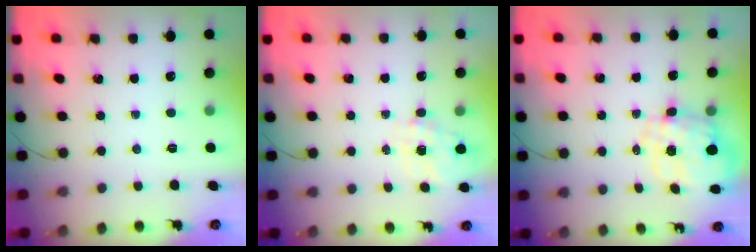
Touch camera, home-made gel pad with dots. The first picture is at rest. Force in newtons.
{"total": 7.0, "press": 7.0, "slide": 0.9}
{"total": 4.0, "press": 3.6, "slide": 1.7}